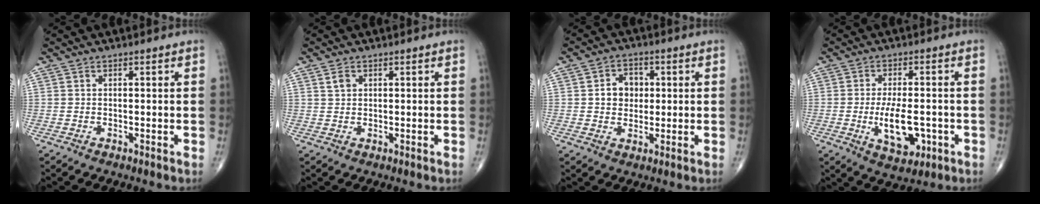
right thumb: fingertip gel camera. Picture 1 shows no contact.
{"total": 1.7, "force": [0.8, 1.2, 0.9], "torque": [-0.013, 0.000, 0.016]}
{"total": 6.0, "force": [0.8, 5.0, 3.3], "torque": [-0.027, 0.006, 0.009]}
{"total": 9.1, "force": [-2.1, 4.4, 7.7], "torque": [-0.118, 0.001, -0.024]}